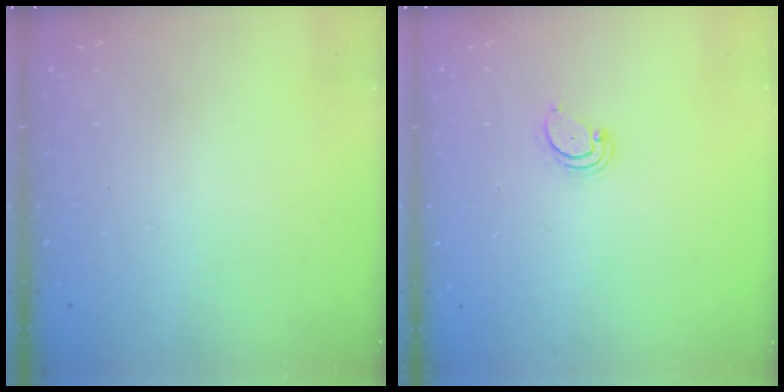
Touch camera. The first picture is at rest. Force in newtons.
{"total": 2.6, "press": 2.5, "slide": 0.3}